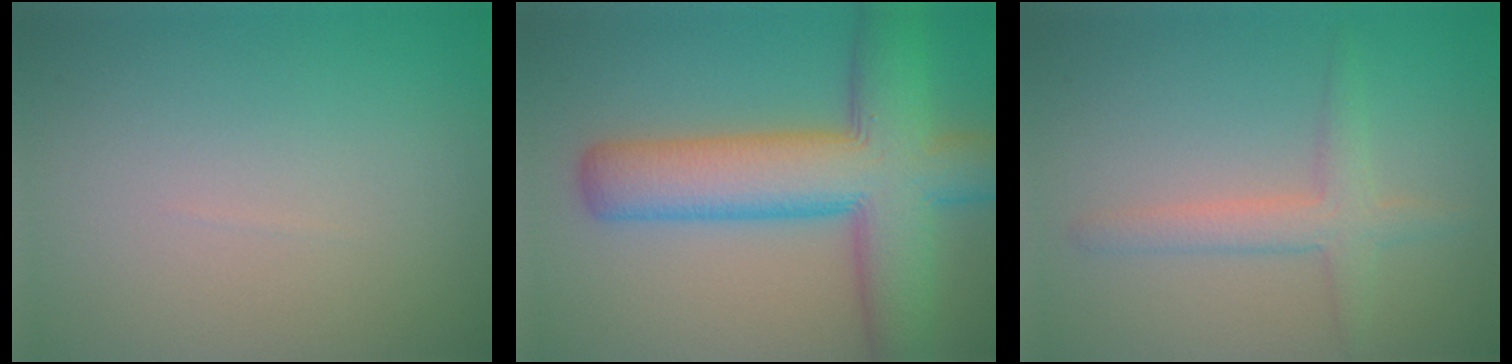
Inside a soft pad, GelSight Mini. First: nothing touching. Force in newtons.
{"total": 11.1, "press": 11.1, "slide": 0.4}
{"total": 2.9, "press": 2.9, "slide": 0.2}